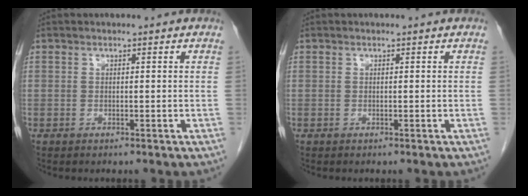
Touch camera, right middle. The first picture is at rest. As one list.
[{"total": 0.0}]